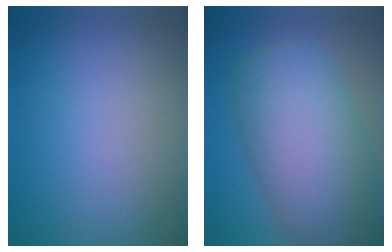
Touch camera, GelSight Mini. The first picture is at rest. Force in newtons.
{"total": 10.3, "press": 10.3, "slide": 0.3}